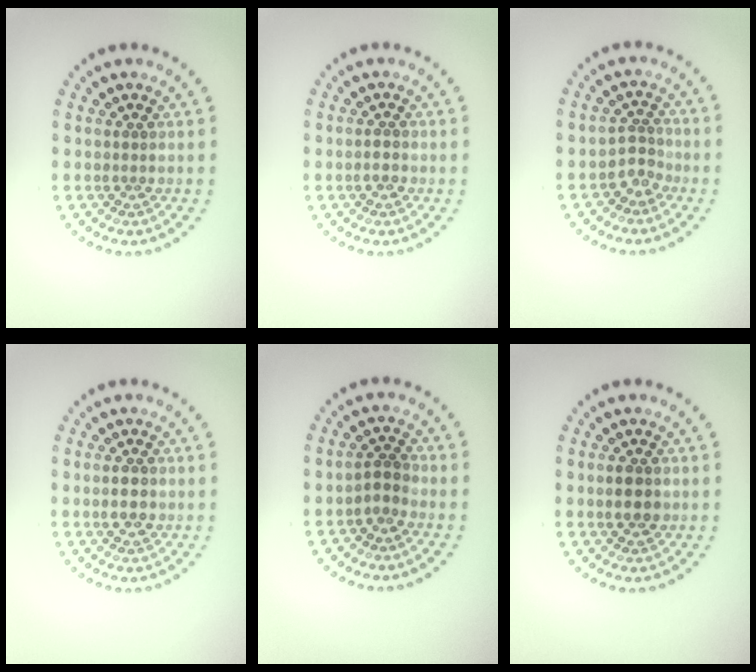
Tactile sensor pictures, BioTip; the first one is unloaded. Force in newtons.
{"total": 1.1, "press": 1.1, "slide": 0.4}
{"total": 1.8, "press": 1.3, "slide": 1.3}
{"total": 2.2, "press": 2.2, "slide": 0.2}
{"total": 1.7, "press": 1.4, "slide": 1.0}
{"total": 2.2, "press": 2.2, "slide": 0.2}